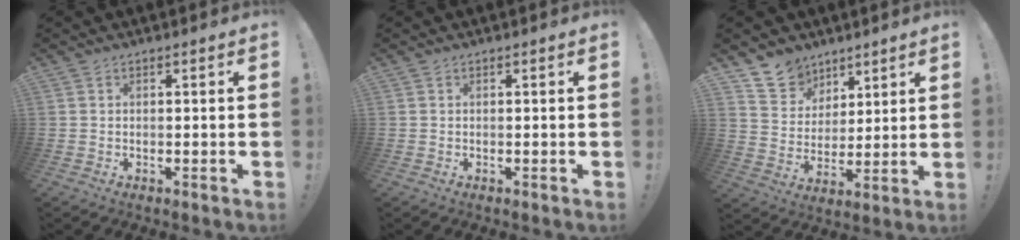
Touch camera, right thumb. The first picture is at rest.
{"total": 0.0}
{"total": 11.4, "force": [8.3, 7.5, 2.0], "torque": [-0.034, -0.066, 0.164]}